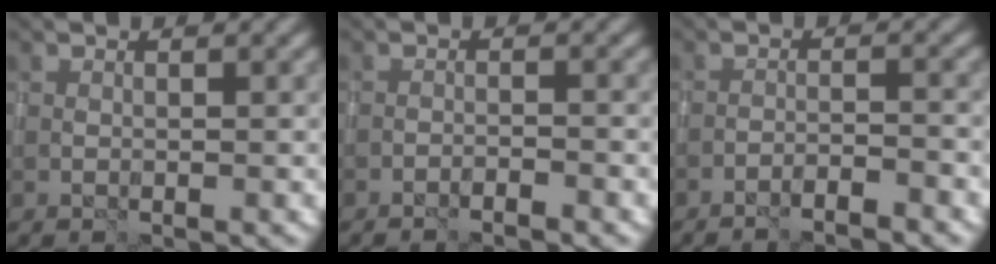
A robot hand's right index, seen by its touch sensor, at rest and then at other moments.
{"total": 1.5, "force": [-1.3, 0.1, 0.7], "torque": [-0.018, 0.006, -0.026]}
{"total": 2.9, "force": [-2.5, 0.3, 1.3], "torque": [-0.022, 0.006, -0.043]}